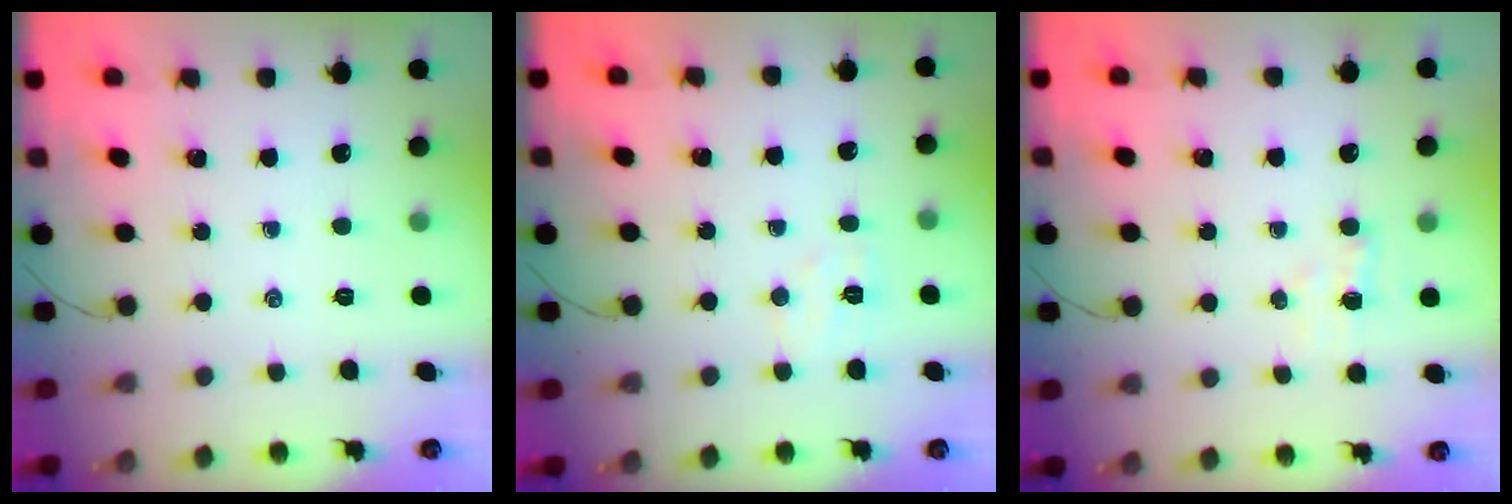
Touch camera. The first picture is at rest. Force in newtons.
{"total": 4.5, "press": 4.4, "slide": 1.0}
{"total": 2.7, "press": 2.6, "slide": 0.7}